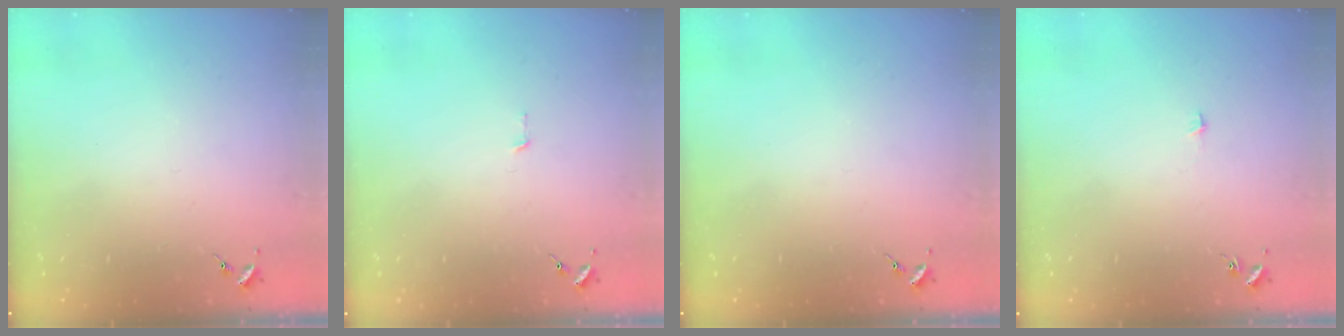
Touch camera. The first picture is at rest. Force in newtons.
{"total": 2.4, "press": 2.4, "slide": 0.2}
{"total": 0.0}
{"total": 2.6, "press": 2.6, "slide": 0.2}